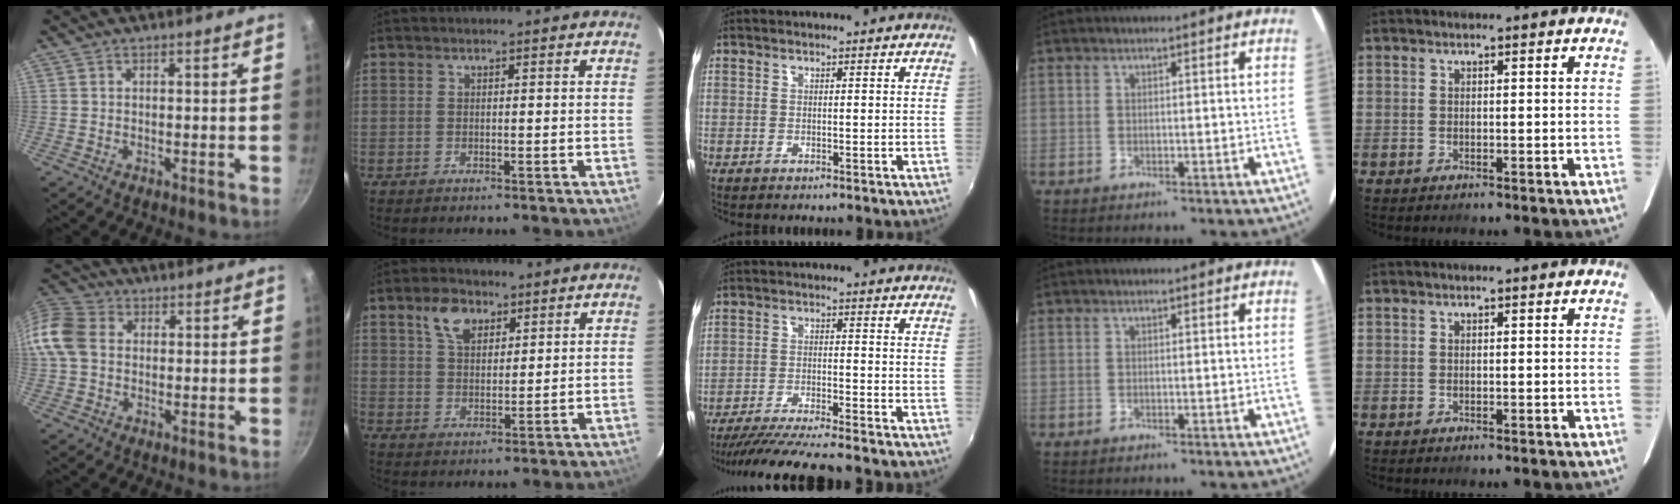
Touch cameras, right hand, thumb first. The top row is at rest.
{"thumb": {"total": 12.9, "force": [1.0, 10.4, 7.6], "torque": [-0.154, 0.026, 0.003]}, "index": {"total": 6.5, "force": [3.7, 3.8, 3.8], "torque": [-0.066, 0.014, 0.066]}, "middle": {"total": 13.2, "force": [-11.8, 0.3, 5.8], "torque": [-0.124, -0.019, -0.194]}}